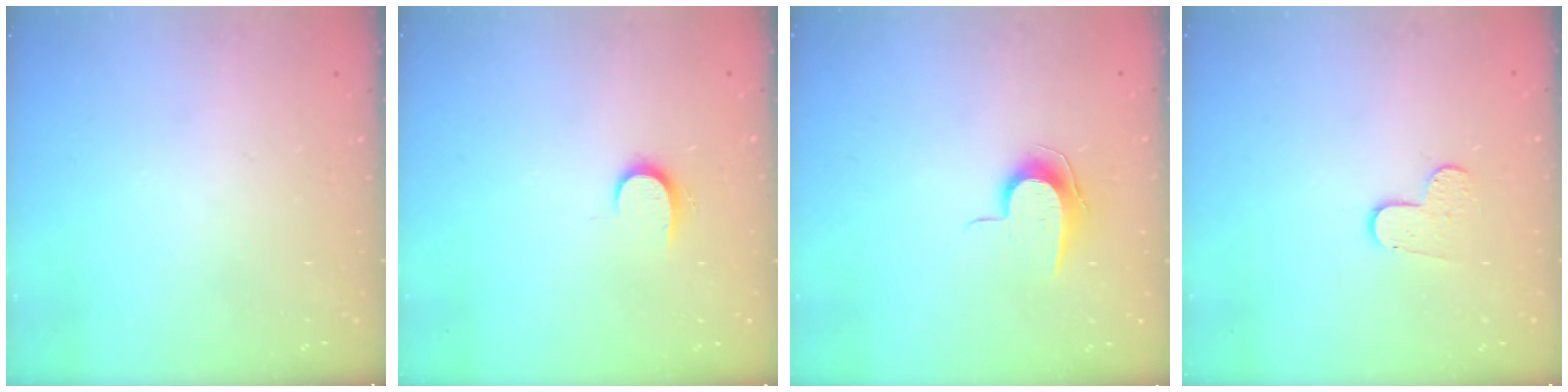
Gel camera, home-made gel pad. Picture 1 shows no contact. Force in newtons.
{"total": 6.2, "press": 6.1, "slide": 0.6}
{"total": 8.0, "press": 8.0, "slide": 0.8}
{"total": 5.7, "press": 5.7, "slide": 0.5}